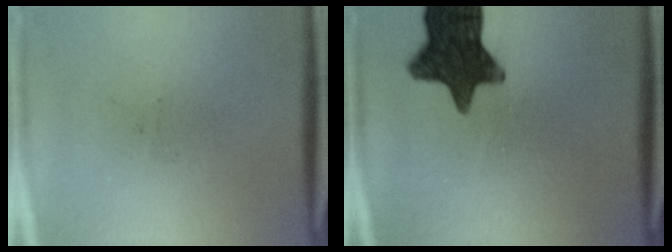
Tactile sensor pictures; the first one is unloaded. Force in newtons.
{"total": 13.7}